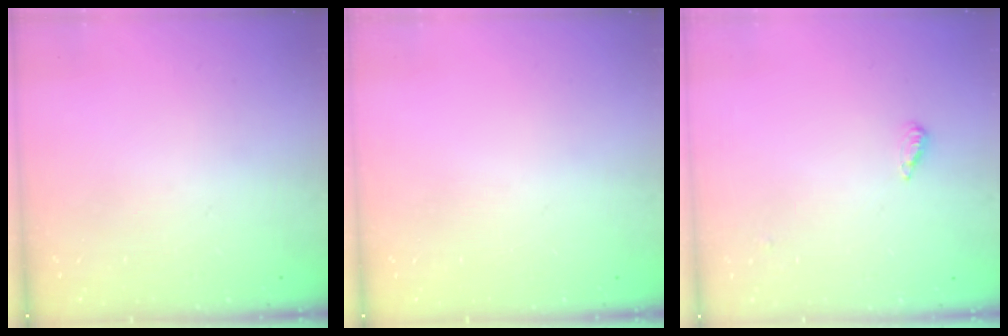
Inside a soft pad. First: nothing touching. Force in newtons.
{"total": 0.0}
{"total": 2.2, "press": 2.2, "slide": 0.5}